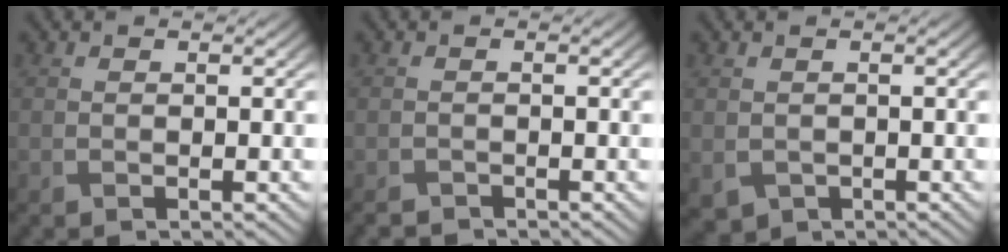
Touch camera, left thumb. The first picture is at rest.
{"total": 1.4, "force": [-1.4, 0.1, 0.2], "torque": [-0.002, -0.005, -0.027]}
{"total": 1.4, "force": [-0.2, 1.3, 0.5], "torque": [-0.022, -0.015, 0.000]}